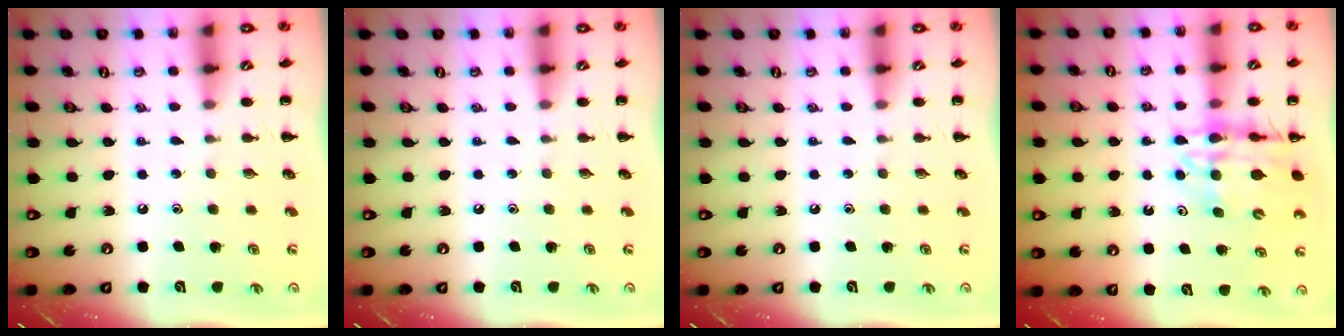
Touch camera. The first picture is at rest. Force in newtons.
{"total": 0.0}
{"total": 0.0}
{"total": 14.4, "press": 13.9, "slide": 3.5}